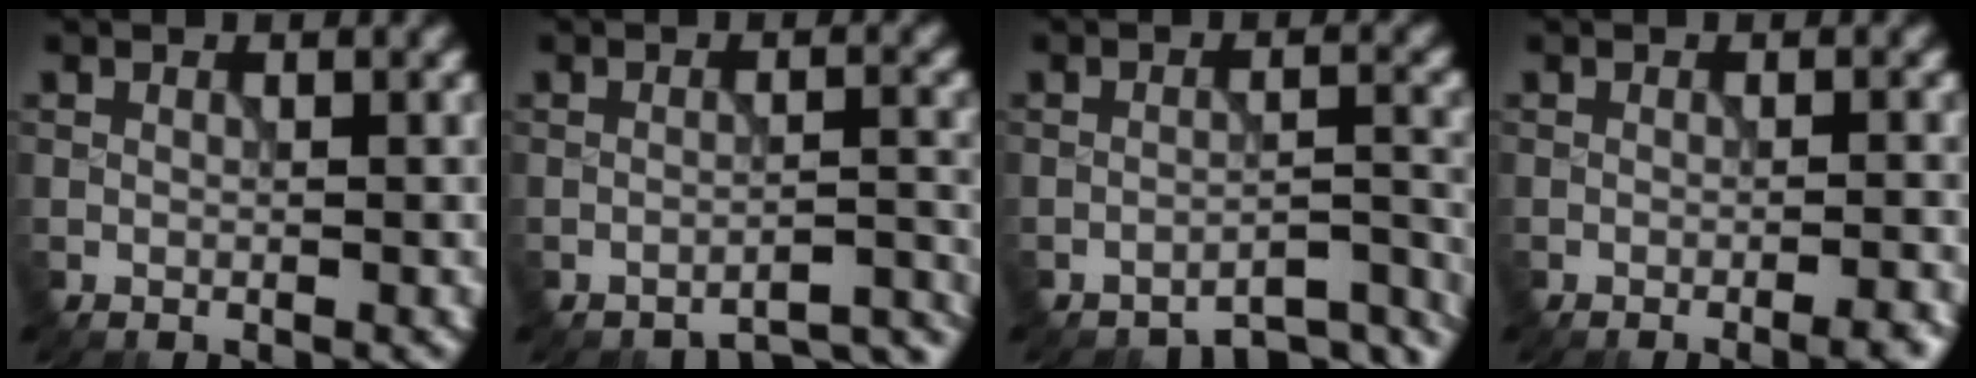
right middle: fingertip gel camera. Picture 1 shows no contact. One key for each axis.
{"total": 3.9, "fx": -3.7, "fy": 0.4, "fz": 0.9, "tx": -0.003, "ty": 0.000, "tz": -0.048}
{"total": 4.6, "fx": -4.4, "fy": 0.6, "fz": 1.2, "tx": -0.010, "ty": -0.004, "tz": -0.060}
{"total": 2.7, "fx": -1.6, "fy": 0.6, "fz": 2.1, "tx": -0.021, "ty": 0.002, "tz": -0.019}